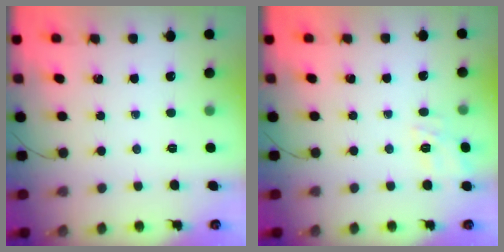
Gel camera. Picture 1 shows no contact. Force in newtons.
{"total": 11.2, "press": 11.1, "slide": 1.2}